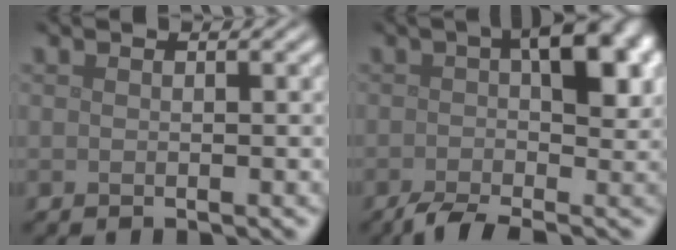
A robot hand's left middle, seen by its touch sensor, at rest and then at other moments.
{"total": 8.5, "force": [-1.2, 3.4, 7.7], "torque": [-0.120, 0.007, -0.037]}